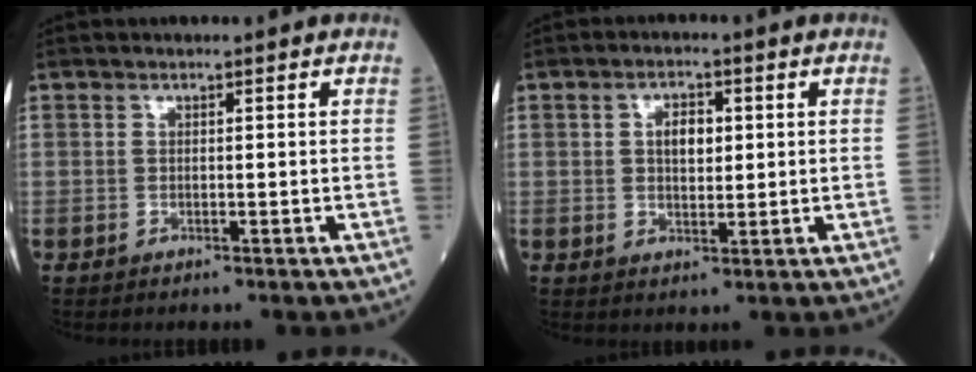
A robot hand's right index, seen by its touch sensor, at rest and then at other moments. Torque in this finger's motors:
{"motor_torque": [0.02, 0.00, 0.05, 0.07]}